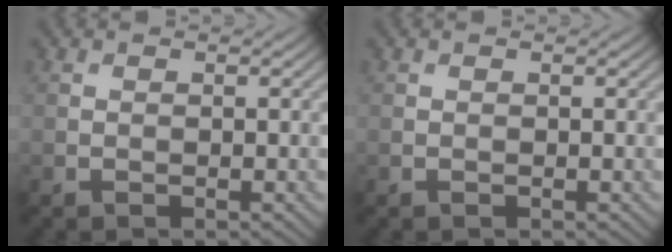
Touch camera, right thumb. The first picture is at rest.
{"total": 0.0}